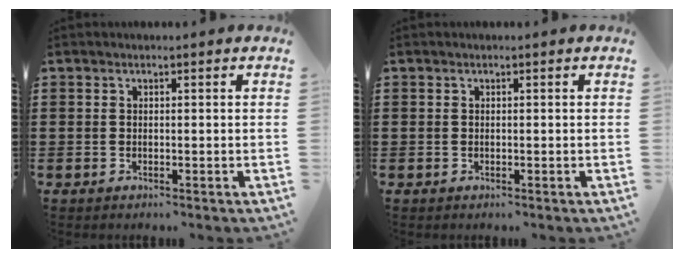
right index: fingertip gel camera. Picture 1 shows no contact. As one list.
[{"total": 0.0}]